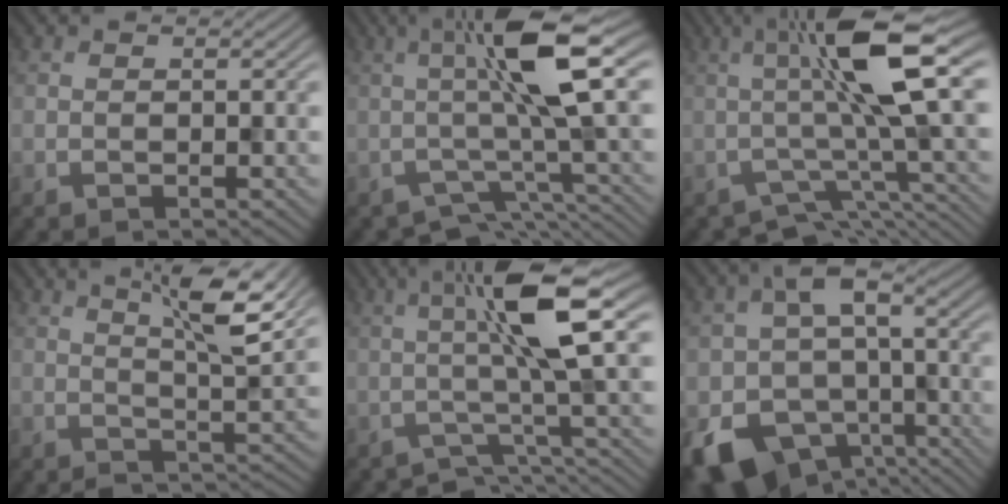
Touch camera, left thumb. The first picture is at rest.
{"total": 9.7, "force": [-0.8, 2.0, 9.5], "torque": [-0.146, 0.019, -0.021]}
{"total": 10.7, "force": [-0.6, 2.4, 10.4], "torque": [-0.162, 0.019, -0.017]}
{"total": 6.9, "force": [3.6, 0.7, 5.8], "torque": [-0.094, 0.006, 0.063]}
{"total": 8.9, "force": [-1.2, 1.4, 8.7], "torque": [-0.133, 0.024, -0.033]}
{"total": 13.6, "force": [-5.3, 9.8, 7.8], "torque": [-0.152, -0.035, -0.084]}